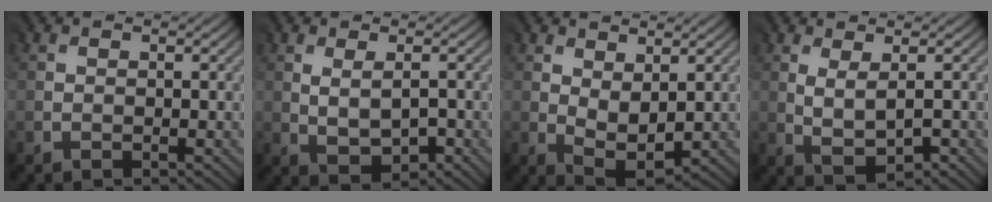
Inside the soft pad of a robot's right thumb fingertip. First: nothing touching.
{"total": 3.0, "force": [0.1, 1.6, 2.5], "torque": [-0.048, -0.006, 0.011]}
{"total": 4.7, "force": [0.9, 2.7, 3.7], "torque": [-0.083, -0.007, 0.023]}
{"total": 2.6, "force": [0.7, 0.9, 2.4], "torque": [-0.053, -0.006, 0.020]}